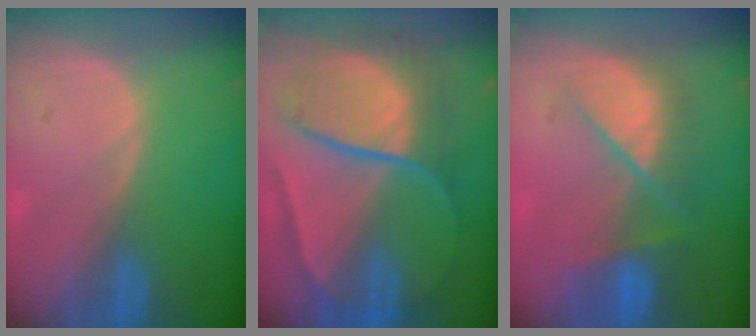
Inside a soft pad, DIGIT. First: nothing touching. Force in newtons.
{"total": 10.4, "press": 10.3, "slide": 1.1}
{"total": 7.4, "press": 7.3, "slide": 1.3}